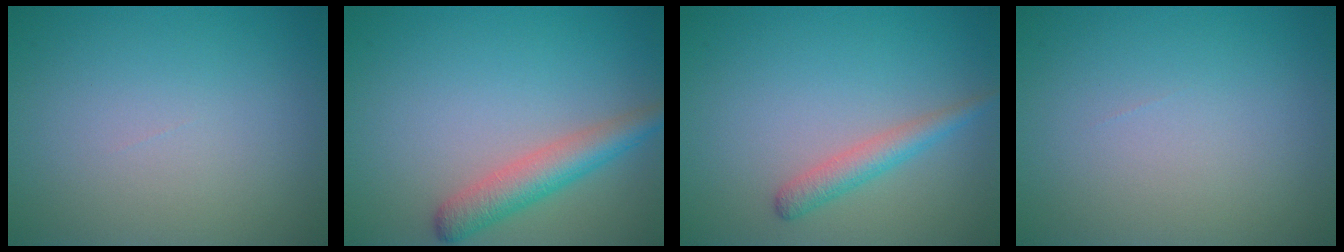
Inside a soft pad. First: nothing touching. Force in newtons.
{"total": 3.8, "press": 3.8, "slide": 0.2}
{"total": 2.3, "press": 2.3, "slide": 0.0}
{"total": 0.0}